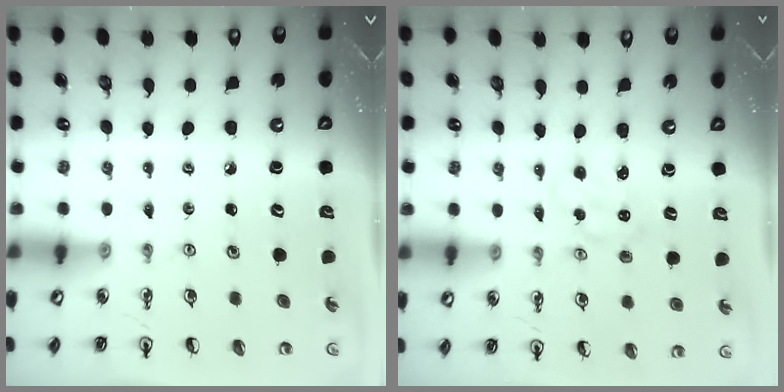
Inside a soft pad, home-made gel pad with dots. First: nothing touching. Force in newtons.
{"total": 0.8, "press": 0.7, "slide": 0.2}